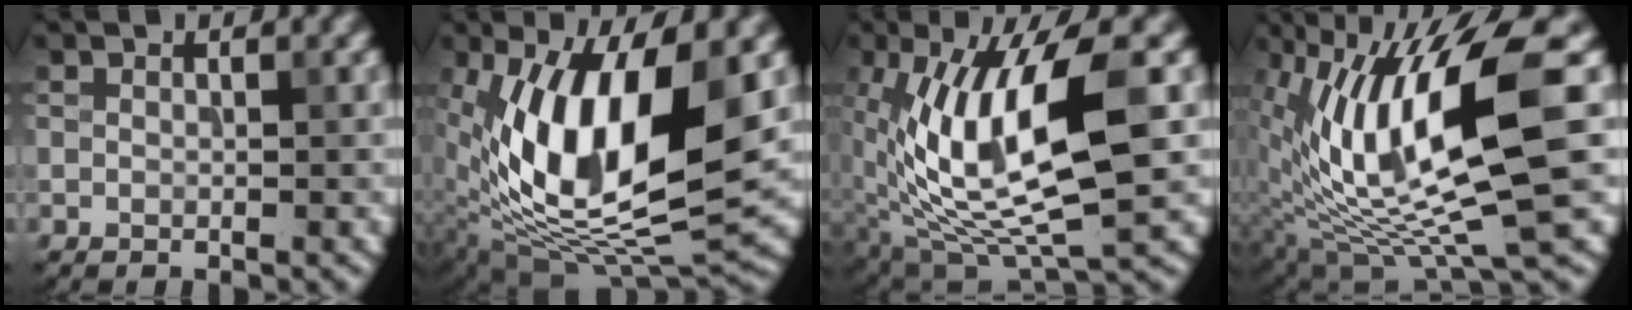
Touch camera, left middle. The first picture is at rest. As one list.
[{"total": 14.2, "force": [1.5, 6.0, 12.8], "torque": [-0.231, -0.005, 0.020]}, {"total": 12.3, "force": [0.3, 4.4, 11.4], "torque": [-0.209, 0.009, 0.000]}, {"total": 13.0, "force": [1.1, 3.2, 12.6], "torque": [-0.236, -0.006, 0.023]}]